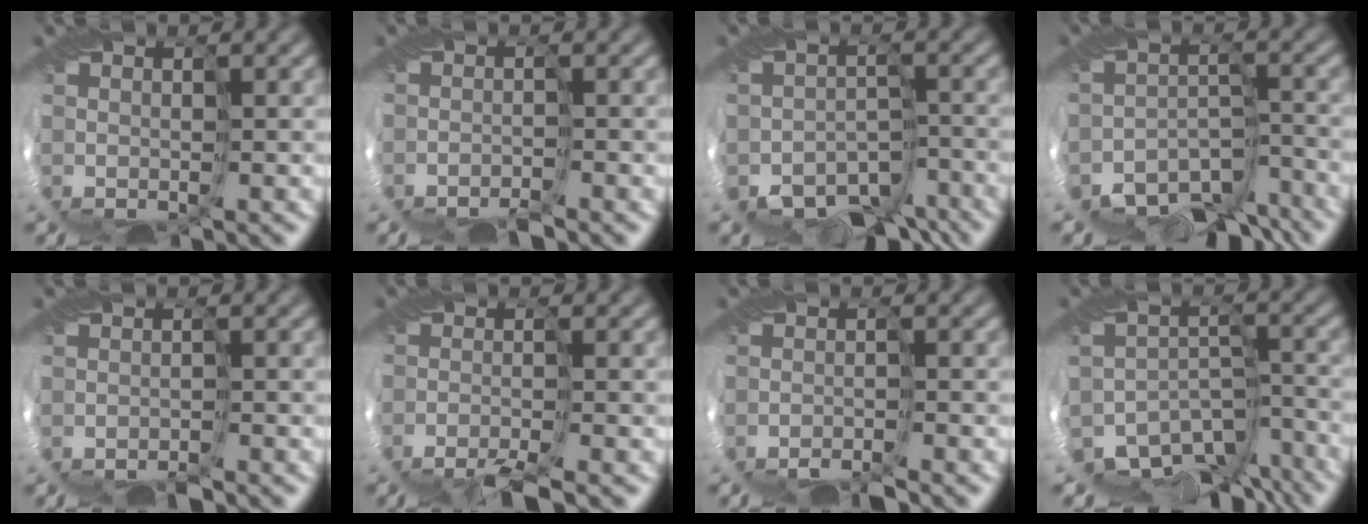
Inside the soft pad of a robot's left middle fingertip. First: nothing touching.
{"total": 2.3, "force": [-2.3, -0.1, -0.2], "torque": [0.013, -0.003, -0.047]}
{"total": 7.3, "force": [-6.2, 3.4, 1.7], "torque": [-0.019, -0.024, -0.097]}
{"total": 9.3, "force": [-8.7, 3.2, 1.3], "torque": [-0.007, -0.013, -0.134]}
{"total": 1.6, "force": [-1.6, 0.0, 0.1], "torque": [0.011, 0.000, -0.032]}
{"total": 3.7, "force": [-3.5, 0.0, 1.2], "torque": [-0.013, -0.002, -0.078]}
{"total": 3.3, "force": [-3.2, 0.3, 0.5], "torque": [0.006, -0.003, -0.058]}
{"total": 11.4, "force": [-10.2, 4.6, 2.2], "torque": [-0.019, -0.004, -0.146]}